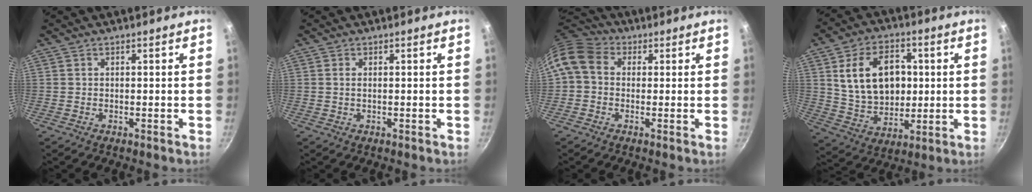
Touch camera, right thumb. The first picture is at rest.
{"total": 1.0, "force": [0.2, 0.4, 0.9], "torque": [-0.016, 0.000, 0.003]}
{"total": 8.5, "force": [0.8, 6.9, 4.9], "torque": [-0.085, 0.024, -0.005]}
{"total": 16.7, "force": [3.1, 11.8, 11.3], "torque": [-0.161, -0.003, 0.062]}